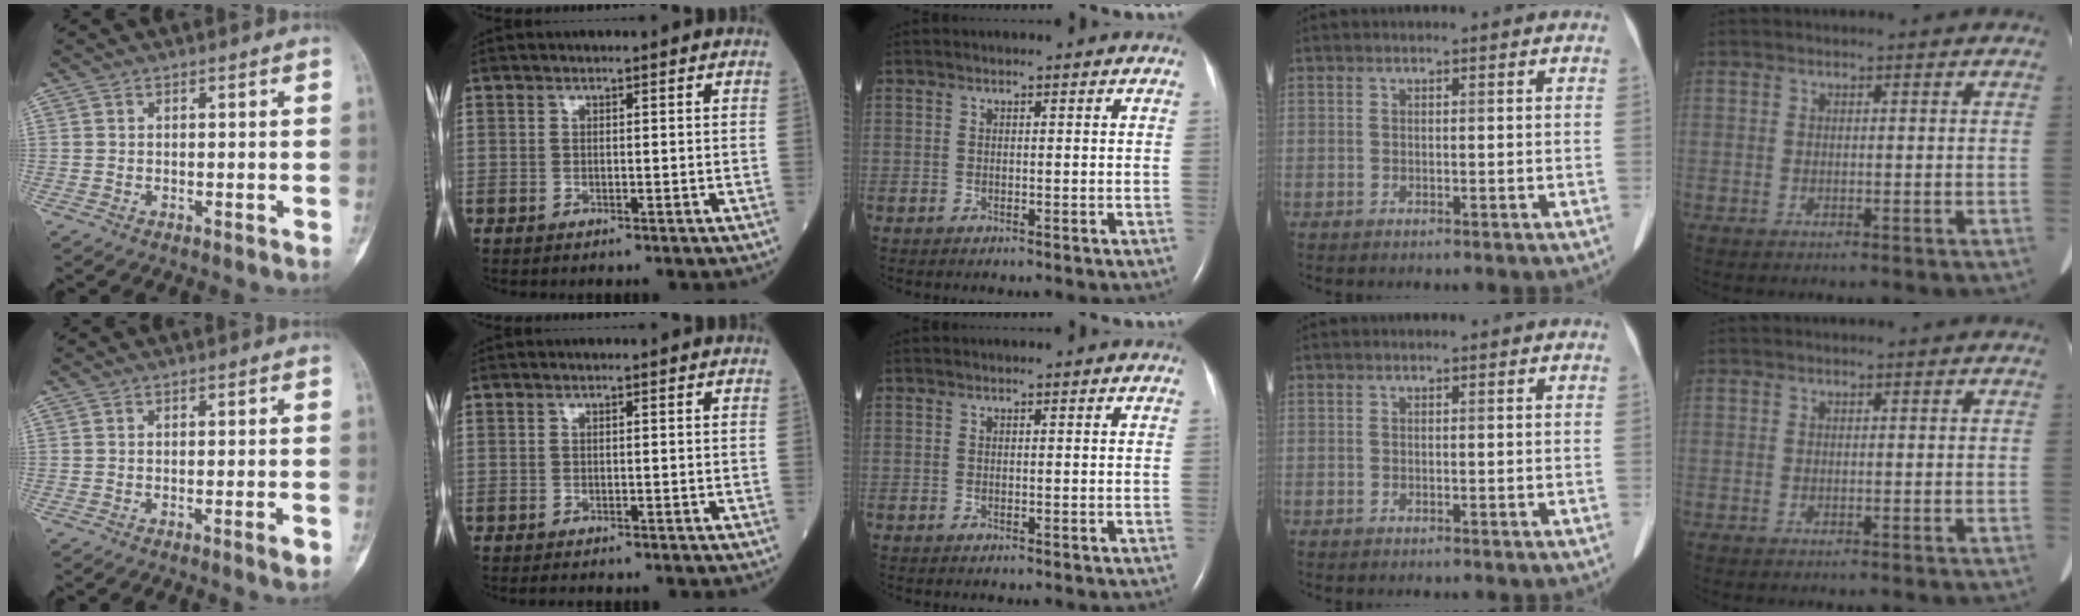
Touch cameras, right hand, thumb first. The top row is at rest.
{"thumb": {"total": 1.9, "force": [-0.8, 0.2, 1.7], "torque": [-0.026, -0.005, -0.011]}, "index": {"total": 0.8, "force": [-0.6, 0.1, 0.4], "torque": [-0.008, -0.002, -0.009]}}